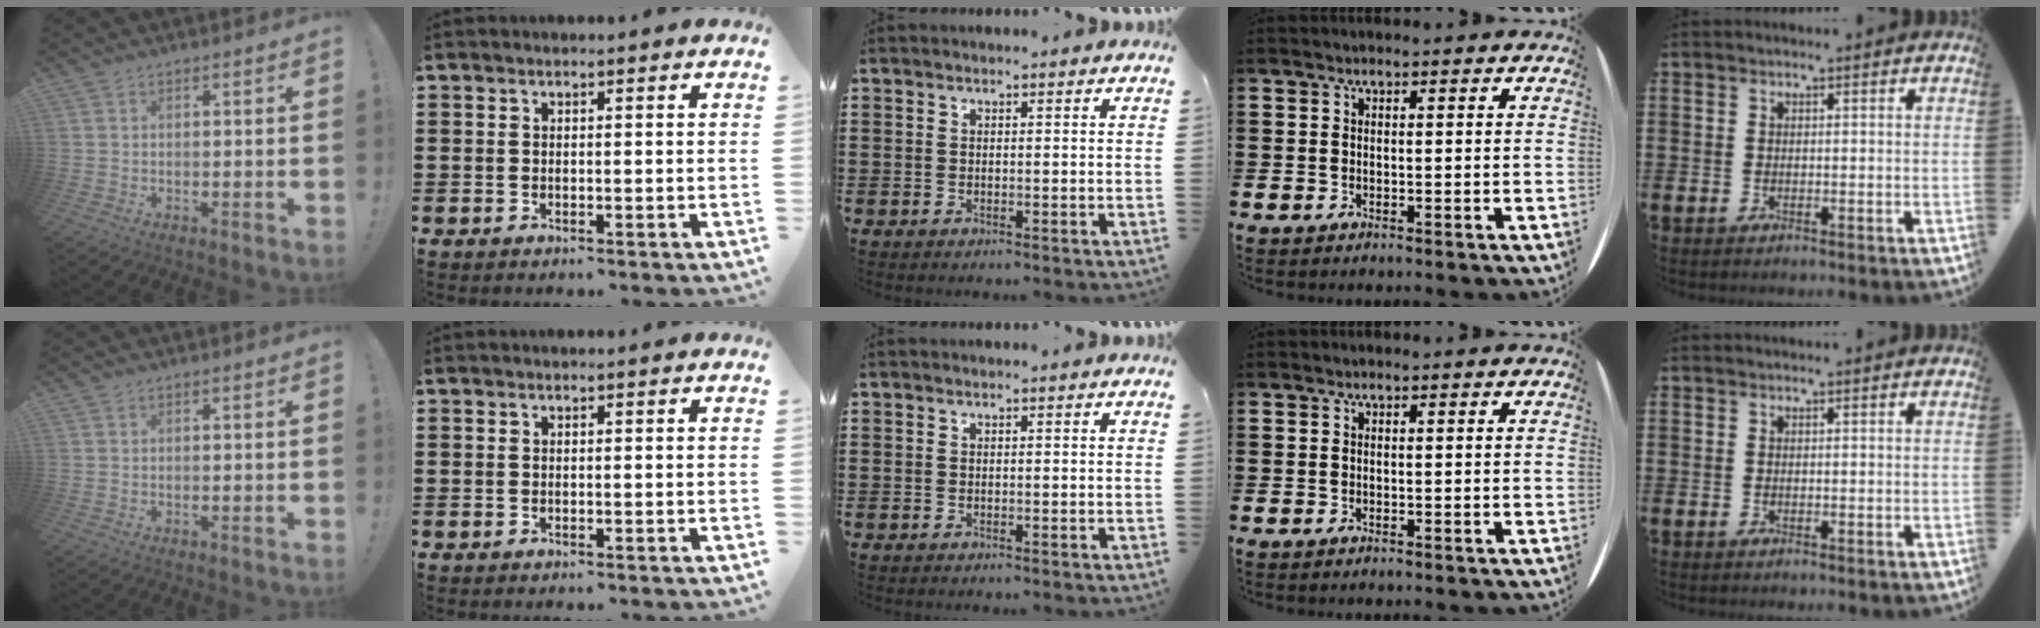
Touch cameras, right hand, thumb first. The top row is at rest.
{}